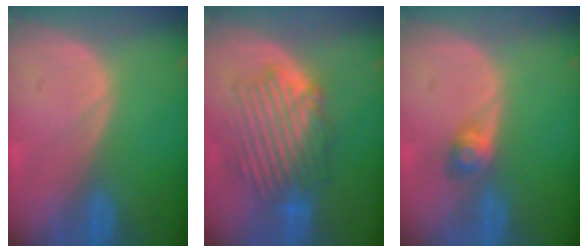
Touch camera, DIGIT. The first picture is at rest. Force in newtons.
{"total": 8.6, "press": 8.3, "slide": 2.0}
{"total": 2.8, "press": 2.5, "slide": 1.2}